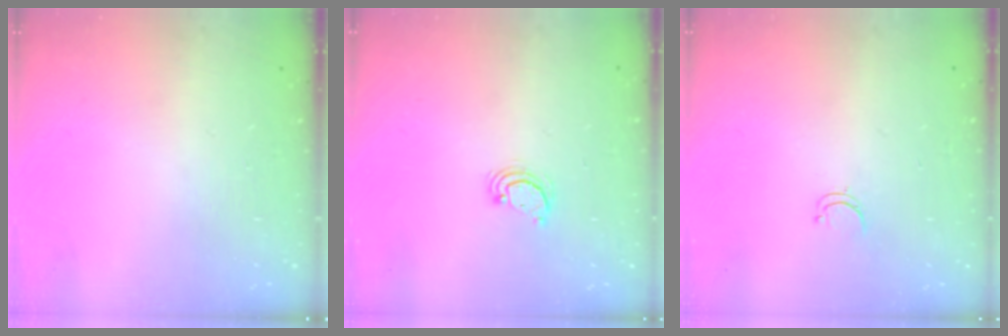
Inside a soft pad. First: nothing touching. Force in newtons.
{"total": 3.0, "press": 3.0, "slide": 0.2}
{"total": 3.5, "press": 3.4, "slide": 0.4}